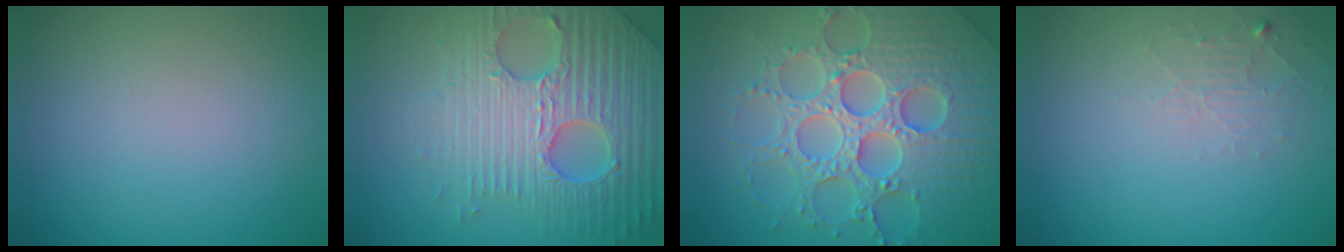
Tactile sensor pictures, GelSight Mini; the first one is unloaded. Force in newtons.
{"total": 7.1, "press": 6.8, "slide": 1.8}
{"total": 8.0, "press": 7.8, "slide": 1.7}
{"total": 1.7, "press": 1.7, "slide": 0.3}